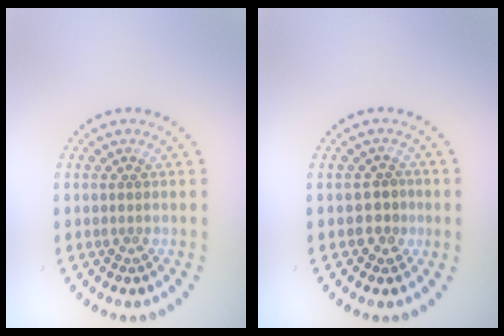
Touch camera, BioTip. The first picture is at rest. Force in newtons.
{"total": 1.7, "press": 1.6, "slide": 0.8}